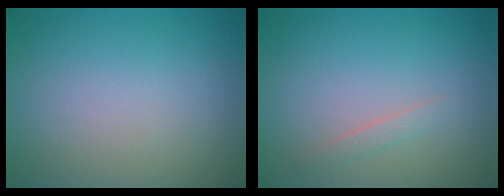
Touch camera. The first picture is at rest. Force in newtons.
{"total": 0.9, "press": 0.9, "slide": 0.0}